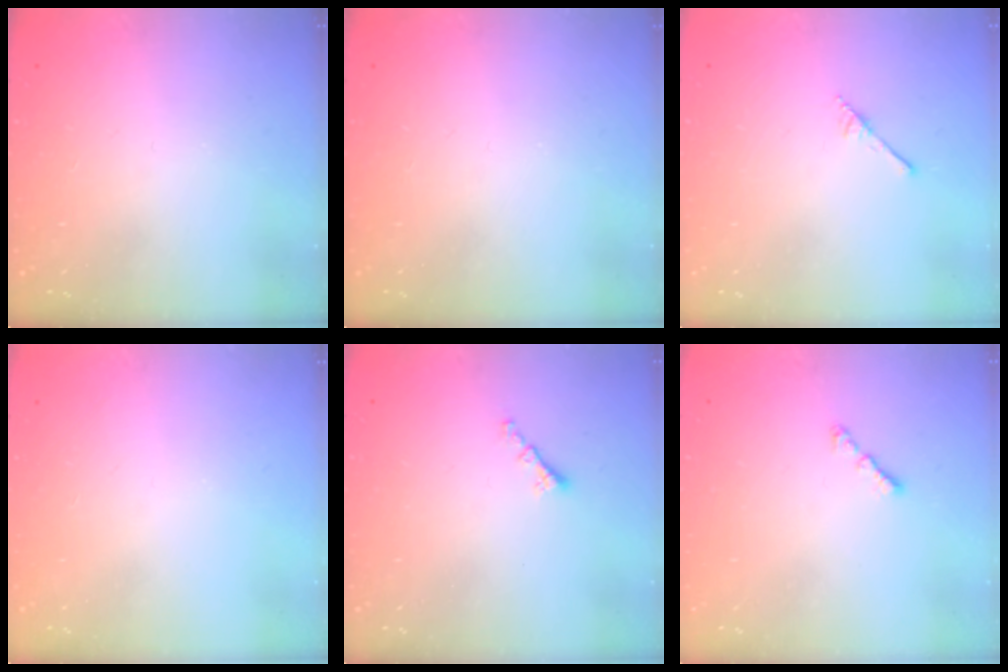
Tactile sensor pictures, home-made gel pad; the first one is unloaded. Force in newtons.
{"total": 0.0}
{"total": 1.7, "press": 1.7, "slide": 0.1}
{"total": 0.0}
{"total": 1.3, "press": 1.2, "slide": 0.5}
{"total": 1.6, "press": 1.5, "slide": 0.5}